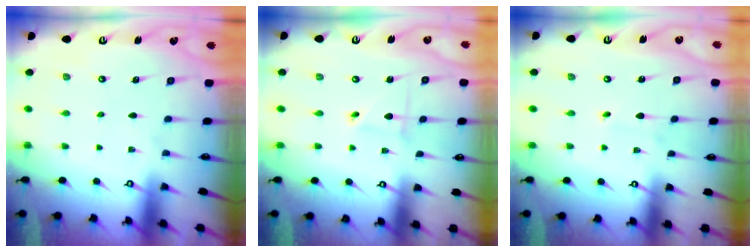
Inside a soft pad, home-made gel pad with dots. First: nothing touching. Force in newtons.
{"total": 2.4, "press": 2.4, "slide": 0.2}
{"total": 2.7, "press": 2.7, "slide": 0.3}